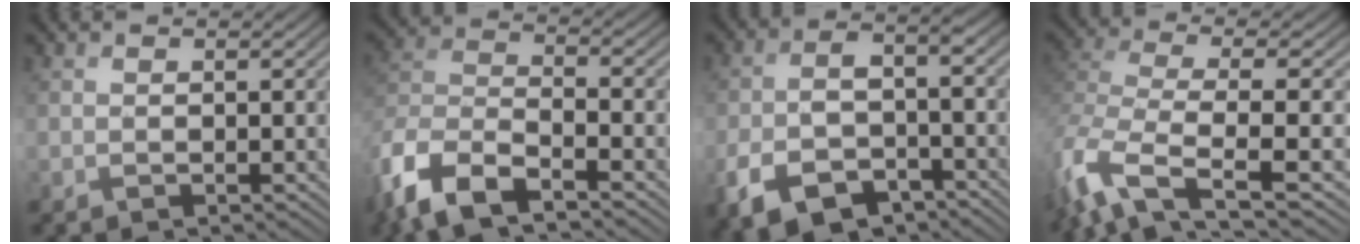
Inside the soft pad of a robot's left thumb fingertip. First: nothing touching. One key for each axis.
{"total": 11.0, "fx": -7.6, "fy": 3.9, "fz": 6.8, "tx": -0.156, "ty": -0.018, "tz": -0.166}
{"total": 10.0, "fx": -5.3, "fy": 5.6, "fz": 6.3, "tx": -0.132, "ty": -0.025, "tz": -0.094}
{"total": 10.1, "fx": -3.5, "fy": 3.9, "fz": 8.6, "tx": -0.210, "ty": -0.020, "tz": -0.070}